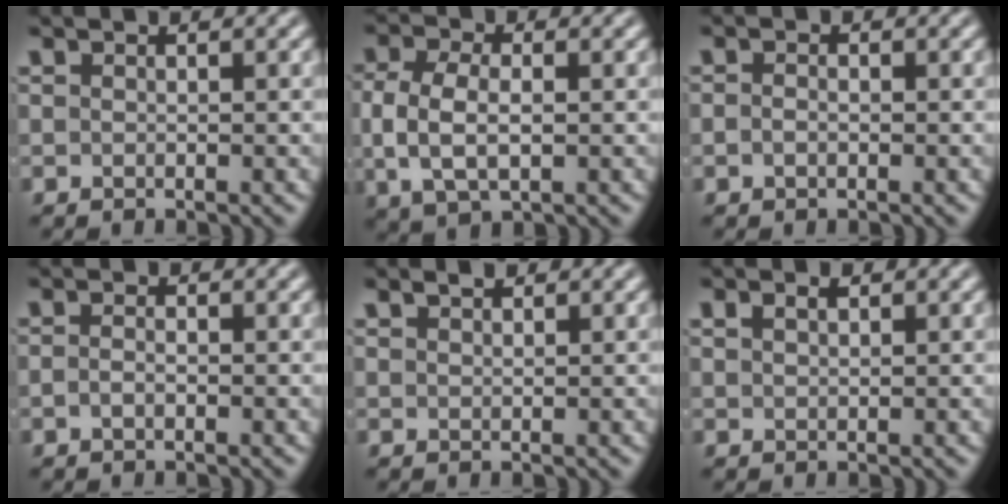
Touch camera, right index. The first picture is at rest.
{"total": 4.5, "force": [-0.2, 2.8, 3.5], "torque": [-0.082, -0.013, 0.010]}
{"total": 0.8, "force": [-0.6, 0.3, 0.5], "torque": [-0.012, -0.005, -0.009]}
{"total": 1.0, "force": [-0.7, 0.1, 0.7], "torque": [-0.015, -0.005, -0.012]}
{"total": 1.2, "force": [1.1, -0.4, 0.2], "torque": [0.003, 0.003, 0.026]}
{"total": 0.8, "force": [0.6, -0.2, 0.5], "torque": [0.000, -0.002, 0.021]}